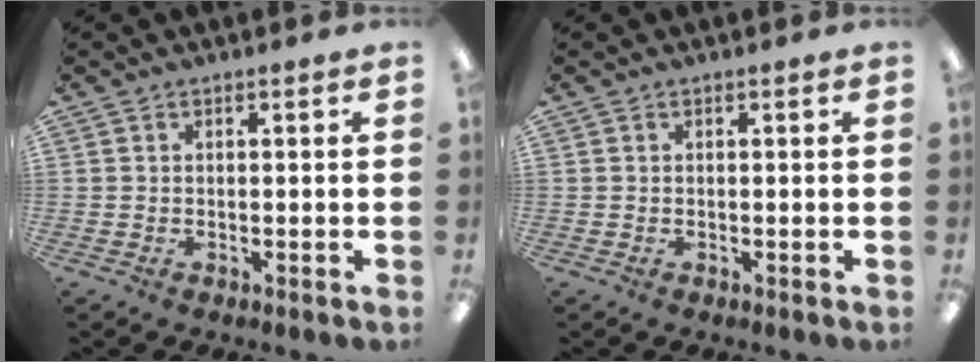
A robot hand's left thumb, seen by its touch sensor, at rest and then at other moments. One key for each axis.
{"total": 0.0}